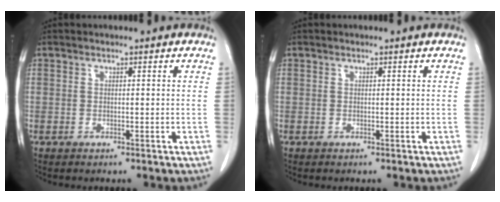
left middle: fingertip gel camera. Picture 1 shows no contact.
{"total": 0.0}